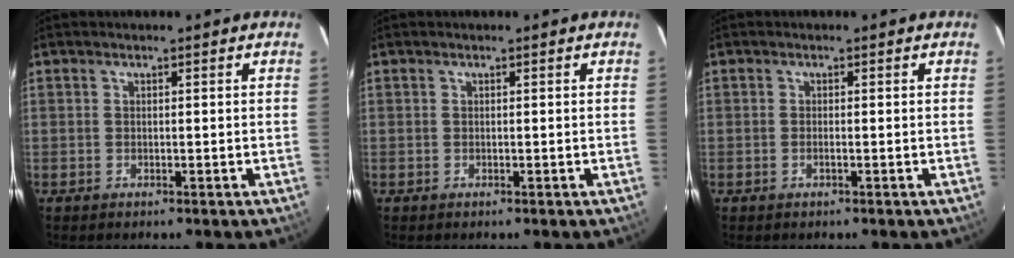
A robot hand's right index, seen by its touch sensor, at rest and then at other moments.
{"total": 0.0}
{"total": 0.6, "force": [-0.2, 0.0, 0.5], "torque": [-0.013, 0.000, -0.003]}